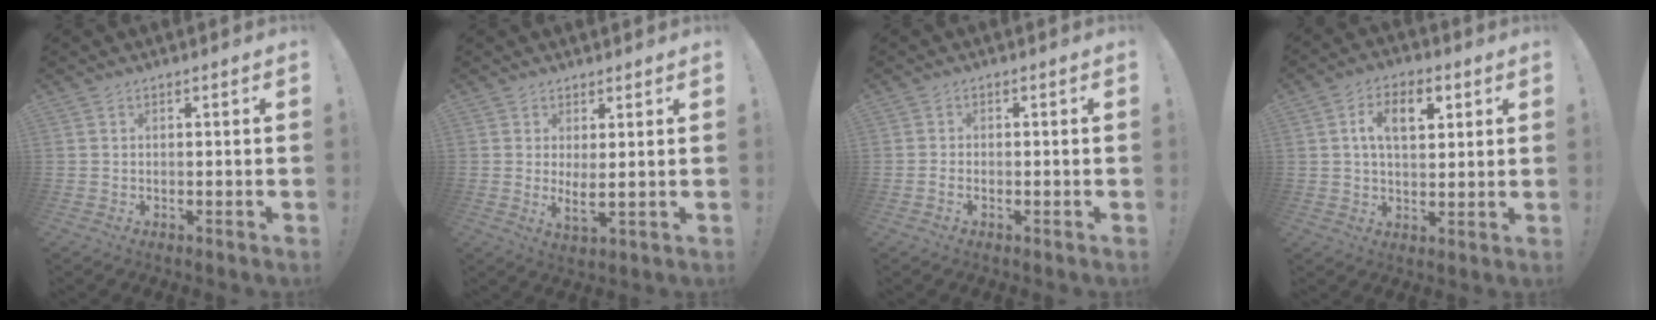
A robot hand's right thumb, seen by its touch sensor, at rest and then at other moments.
{"total": 3.7, "force": [1.7, 0.1, 3.3], "torque": [-0.046, -0.024, 0.029]}
{"total": 1.1, "force": [-0.9, 0.4, 0.5], "torque": [-0.014, 0.003, -0.014]}
{"total": 10.1, "force": [3.1, 5.9, 7.6], "torque": [-0.117, 0.011, 0.053]}